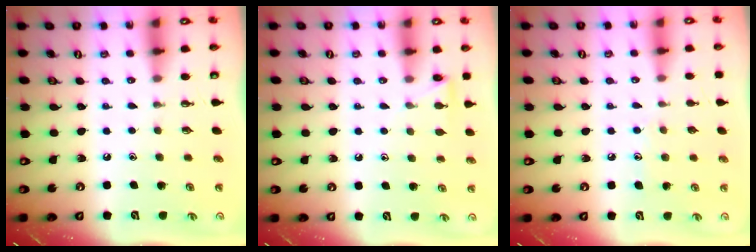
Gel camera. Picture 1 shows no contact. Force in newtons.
{"total": 6.2, "press": 6.2, "slide": 0.6}
{"total": 6.4, "press": 6.3, "slide": 0.6}